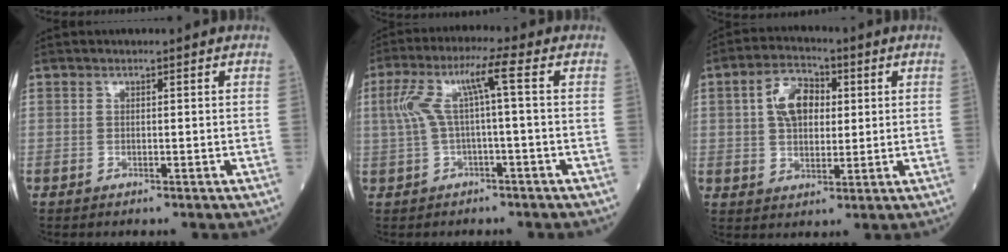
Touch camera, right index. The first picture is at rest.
{"total": 6.6, "force": [0.4, -0.2, 6.6], "torque": [-0.140, 0.036, 0.017]}
{"total": 7.7, "force": [1.9, 4.6, 5.8], "torque": [-0.111, 0.019, 0.036]}